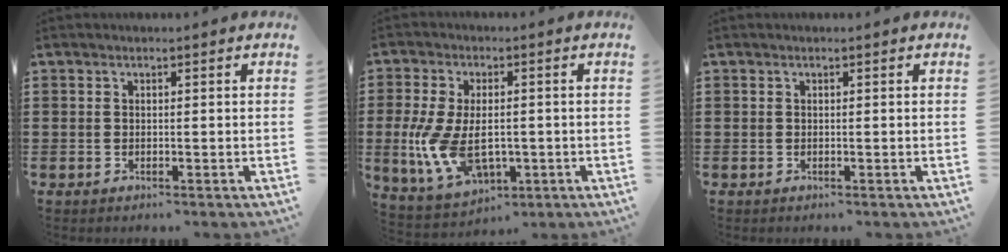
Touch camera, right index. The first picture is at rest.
{"total": 9.7, "force": [-1.1, 5.6, 7.8], "torque": [-0.186, -0.002, -0.021]}
{"total": 0.0}